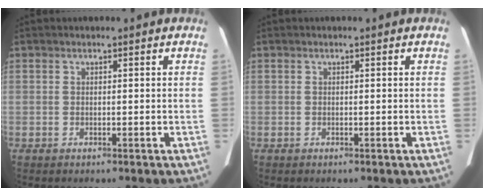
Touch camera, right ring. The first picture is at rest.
{"total": 0.0}